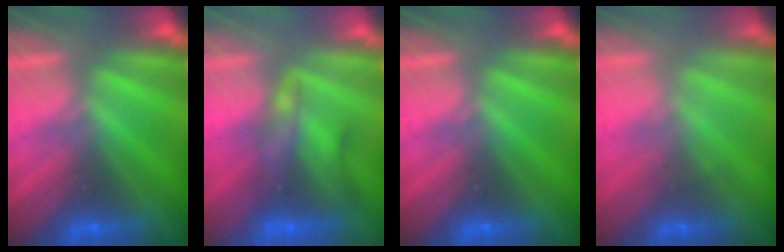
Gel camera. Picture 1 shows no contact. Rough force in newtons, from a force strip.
{"total": 2.1}
{"total": 0.0}
{"total": 2.3}